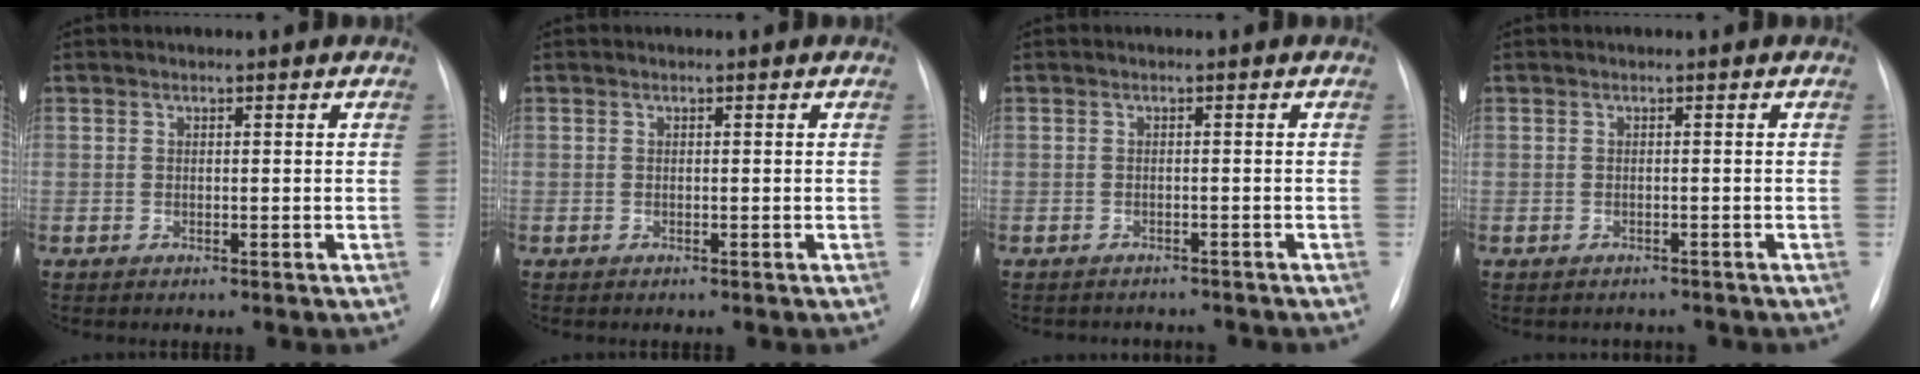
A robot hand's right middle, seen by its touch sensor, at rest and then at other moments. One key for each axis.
{"total": 0.0}
{"total": 4.2, "fx": -4.0, "fy": 1.4, "fz": 0.3, "tx": 0.002, "ty": 0.002, "tz": -0.045}
{"total": 2.2, "fx": -2.1, "fy": 0.9, "fz": -0.1, "tx": 0.002, "ty": -0.001, "tz": -0.026}